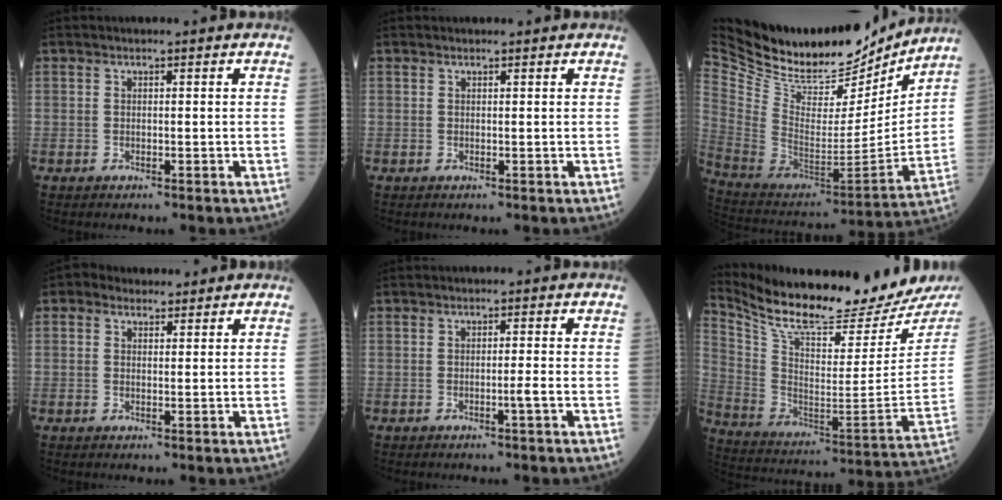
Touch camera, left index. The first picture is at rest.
{"total": 0.8, "force": [0.8, 0.2, 0.1], "torque": [-0.009, 0.009, 0.012]}
{"total": 30.8, "force": [26.0, 10.2, 13.0], "torque": [-0.276, -0.029, 0.417]}
{"total": 2.9, "force": [2.2, 1.8, 0.6], "torque": [-0.011, 0.020, 0.033]}
{"total": 1.3, "force": [-0.6, -0.4, 1.0], "torque": [-0.013, 0.000, -0.011]}
{"total": 24.0, "force": [22.0, 1.8, 9.5], "torque": [-0.186, -0.081, 0.338]}